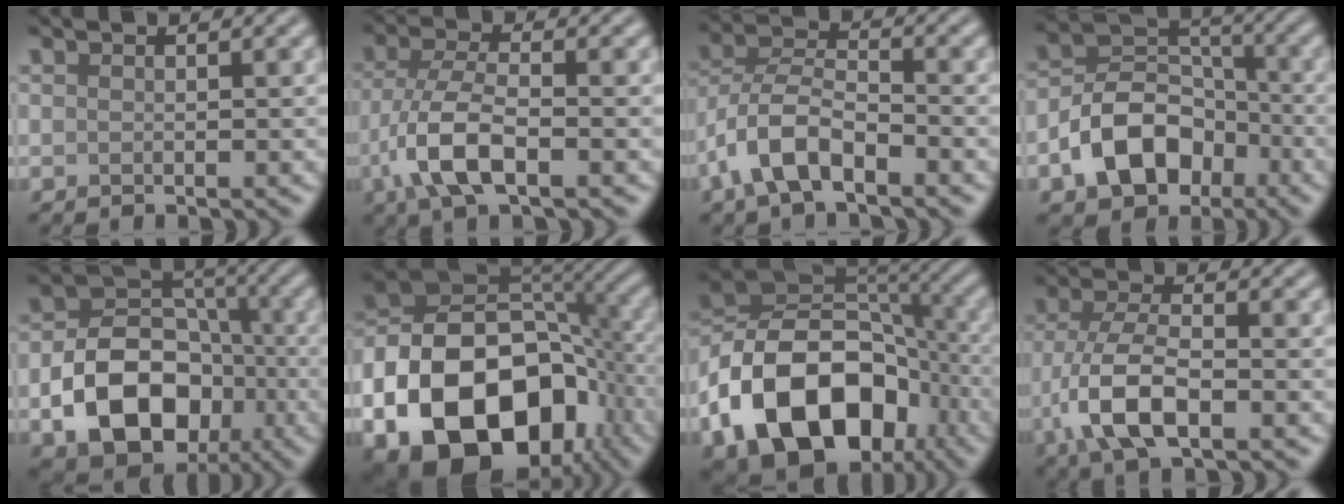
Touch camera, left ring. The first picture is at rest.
{"total": 6.0, "force": [-2.3, 2.3, 5.0], "torque": [-0.107, 0.001, -0.051]}
{"total": 5.9, "force": [-3.2, 2.6, 4.2], "torque": [-0.081, 0.007, -0.072]}
{"total": 7.7, "force": [-3.5, 5.4, 4.3], "torque": [-0.072, 0.001, -0.073]}
{"total": 10.5, "force": [-3.4, 7.4, 6.5], "torque": [-0.110, -0.002, -0.063]}
{"total": 18.0, "force": [-7.1, 11.8, 11.6], "torque": [-0.207, -0.020, -0.123]}
{"total": 15.7, "force": [-6.4, 10.7, 9.6], "torque": [-0.177, -0.007, -0.118]}
{"total": 6.6, "force": [-2.4, 2.9, 5.4], "torque": [-0.115, 0.001, -0.053]}